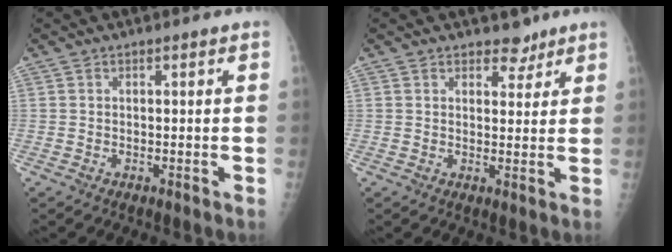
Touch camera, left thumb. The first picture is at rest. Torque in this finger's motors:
{"motor_torque": [0.15, 0.33, -0.16, 0.12, 0.01]}